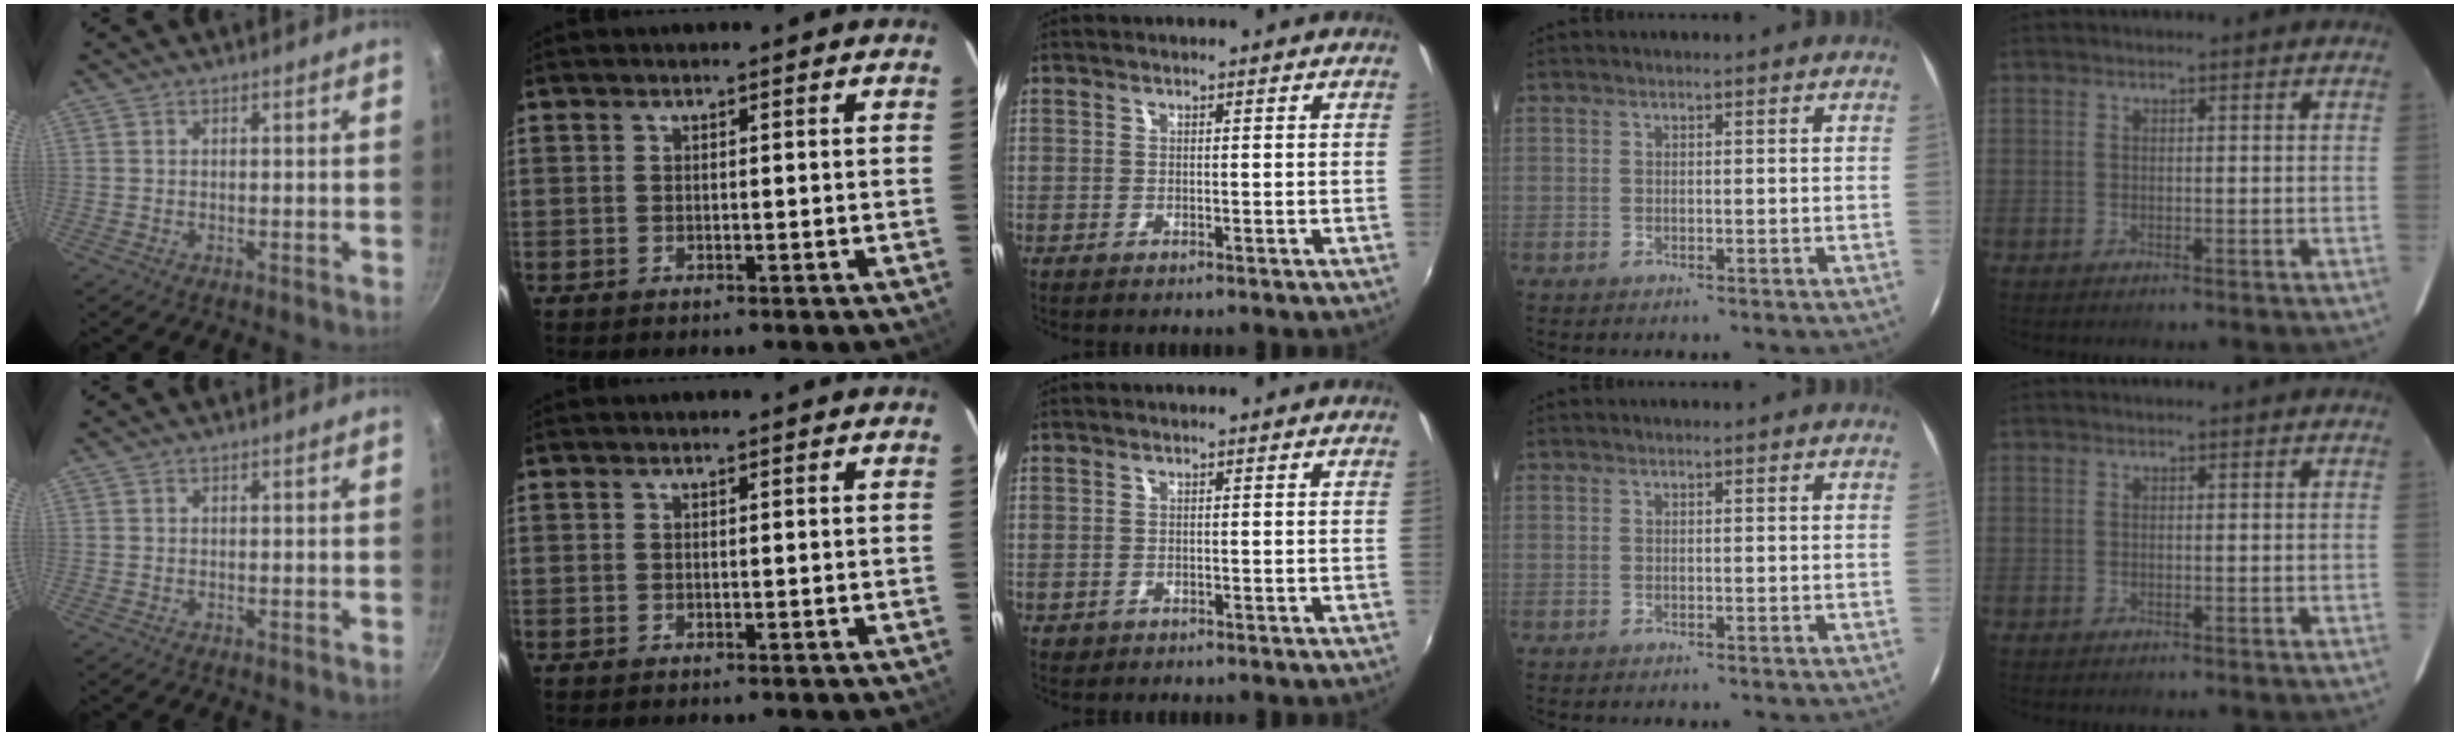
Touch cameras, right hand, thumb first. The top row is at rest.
{"middle": {"total": 1.0, "force": [-0.5, 0.8, 0.3], "torque": [-0.008, -0.002, -0.005]}}